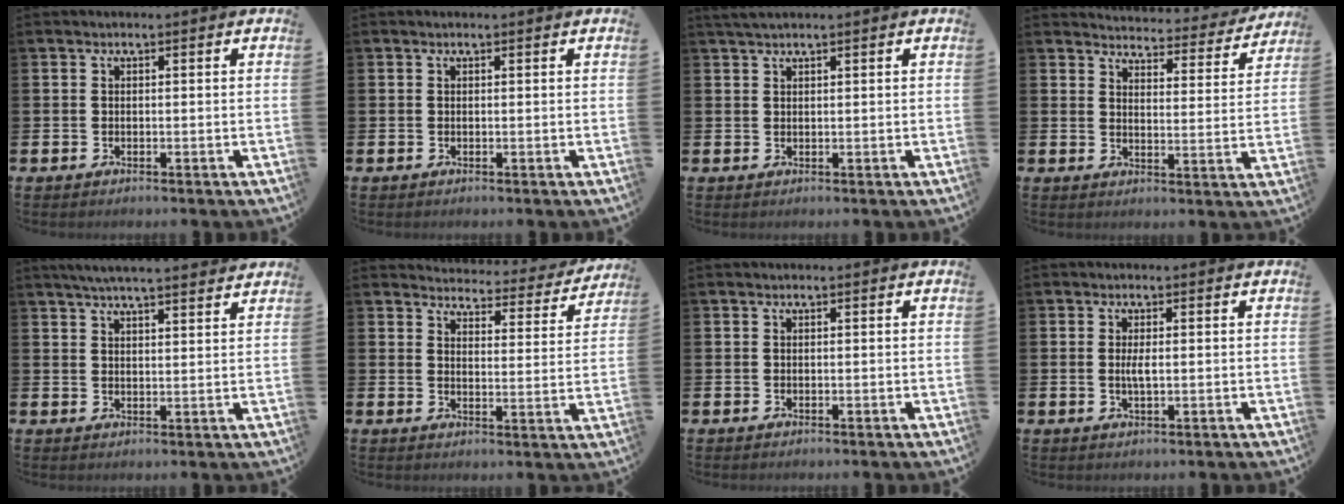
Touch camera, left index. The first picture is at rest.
{"total": 0.0}
{"total": 1.7, "force": [1.4, 0.1, 0.9], "torque": [-0.025, 0.007, 0.027]}
{"total": 4.0, "force": [3.9, 0.8, 0.4], "torque": [-0.015, -0.036, 0.061]}
{"total": 4.9, "force": [4.7, 0.0, 1.5], "torque": [-0.038, -0.014, 0.084]}
{"total": 3.8, "force": [3.7, 0.8, 0.5], "torque": [-0.017, -0.036, 0.057]}
{"total": 0.0}
{"total": 2.0, "force": [0.1, 0.6, 1.9], "torque": [-0.033, -0.001, 0.000]}